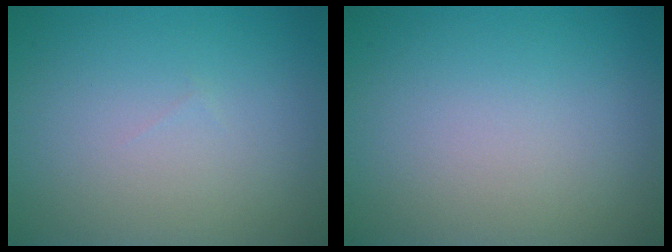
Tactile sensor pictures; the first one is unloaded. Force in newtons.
{"total": 0.0}